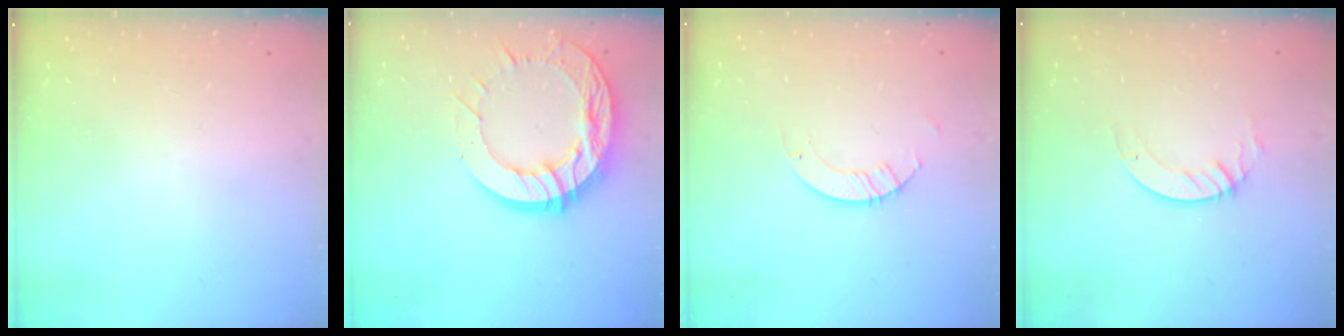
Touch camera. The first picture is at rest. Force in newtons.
{"total": 20.5, "press": 20.5, "slide": 1.9}
{"total": 3.2, "press": 3.2, "slide": 0.2}
{"total": 3.1, "press": 3.1, "slide": 0.2}